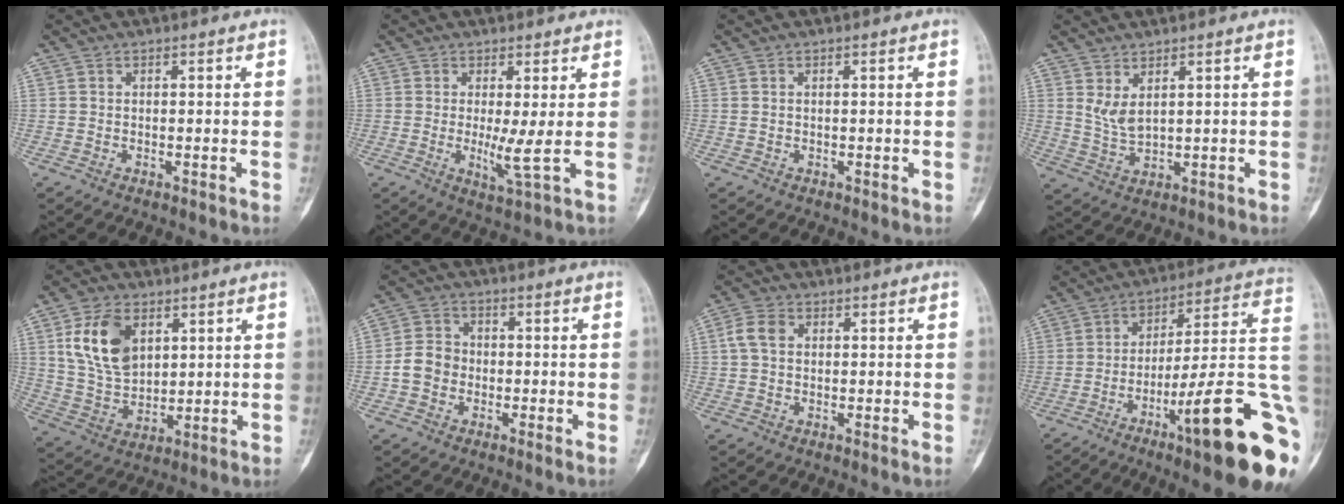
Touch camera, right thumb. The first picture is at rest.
{"total": 4.3, "force": [0.2, 0.1, 4.3], "torque": [-0.089, -0.018, 0.005]}
{"total": 0.0}
{"total": 4.1, "force": [1.8, 1.8, 3.2], "torque": [-0.062, -0.017, 0.046]}
{"total": 13.0, "force": [4.8, 8.4, 8.6], "torque": [-0.141, -0.017, 0.101]}
{"total": 5.6, "force": [-1.4, 4.7, 2.7], "torque": [-0.039, 0.022, -0.036]}
{"total": 4.2, "force": [0.7, 3.1, 2.8], "torque": [-0.060, 0.013, 0.008]}
{"total": 25.4, "force": [-8.5, 3.9, 23.6], "torque": [-0.275, 0.036, -0.121]}